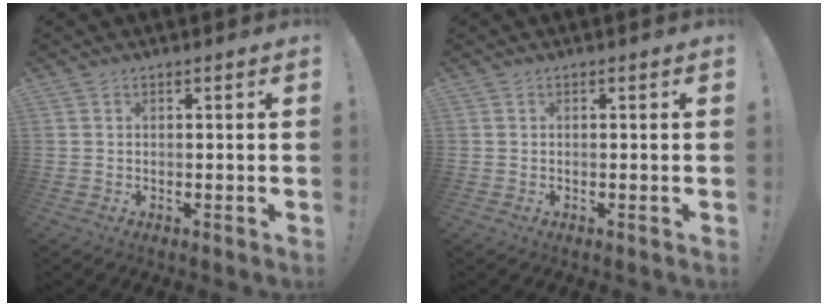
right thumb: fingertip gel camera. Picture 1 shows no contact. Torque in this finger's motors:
{"motor_torque": [-0.04, -0.08, 0.02, 0.18, -0.05]}